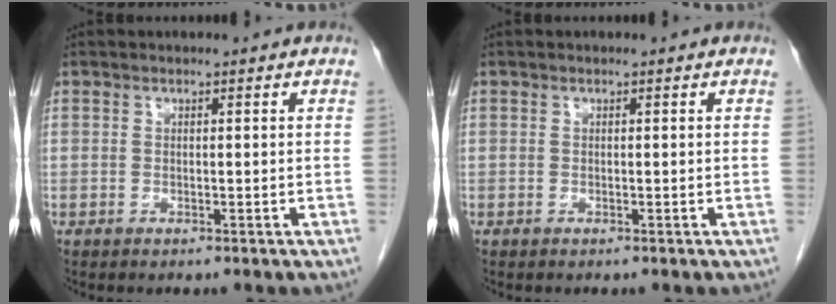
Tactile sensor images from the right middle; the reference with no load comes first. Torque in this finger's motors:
{"motor_torque": [-0.04, -0.01, -0.01, -0.07]}